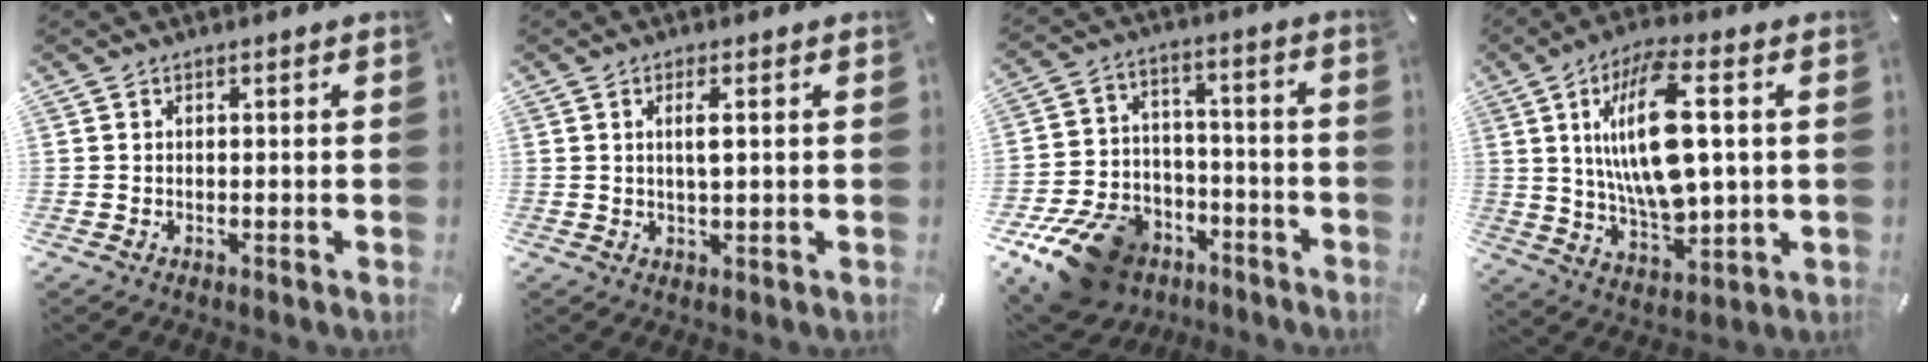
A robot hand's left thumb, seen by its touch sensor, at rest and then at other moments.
{"total": 3.5, "force": [0.6, 0.8, 3.3], "torque": [-0.067, 0.001, 0.008]}
{"total": 15.7, "force": [-10.2, 10.1, 6.5], "torque": [-0.106, 0.075, -0.166]}
{"total": 17.9, "force": [3.8, 7.0, 16.0], "torque": [-0.323, -0.009, 0.055]}